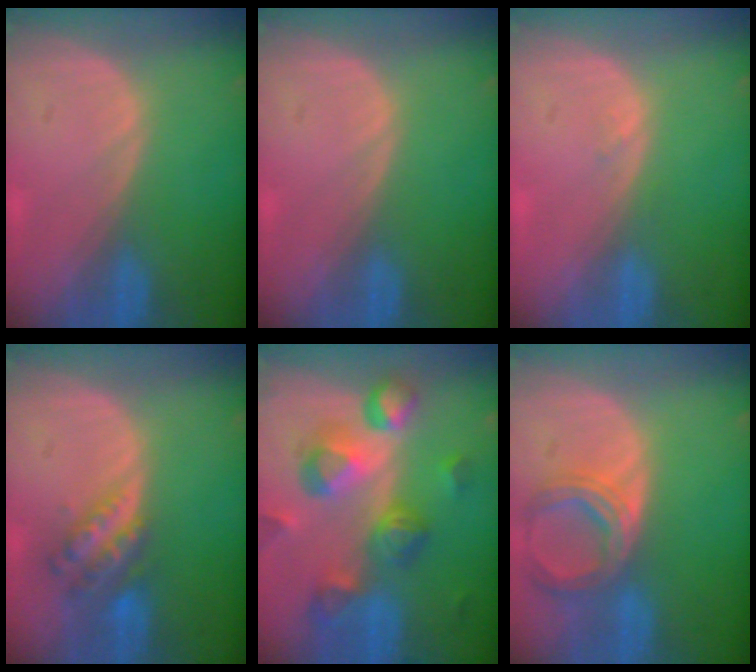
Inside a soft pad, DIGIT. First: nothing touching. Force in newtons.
{"total": 0.0}
{"total": 0.7, "press": 0.6, "slide": 0.3}
{"total": 6.1, "press": 5.3, "slide": 2.9}
{"total": 10.7, "press": 9.6, "slide": 4.7}
{"total": 7.0, "press": 6.5, "slide": 2.7}